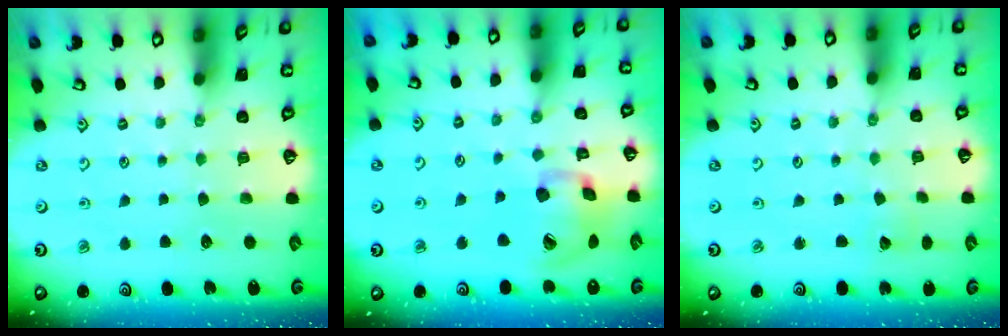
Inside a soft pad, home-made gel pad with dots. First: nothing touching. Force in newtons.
{"total": 15.6, "press": 15.4, "slide": 2.3}
{"total": 2.0, "press": 2.0, "slide": 0.2}